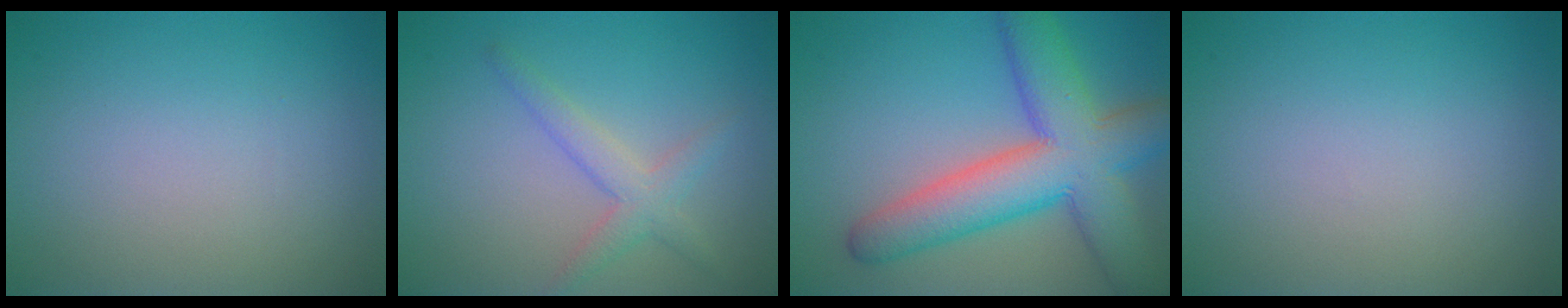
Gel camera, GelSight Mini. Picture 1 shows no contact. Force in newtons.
{"total": 2.6, "press": 2.6, "slide": 0.1}
{"total": 9.9, "press": 9.8, "slide": 0.5}
{"total": 0.0}